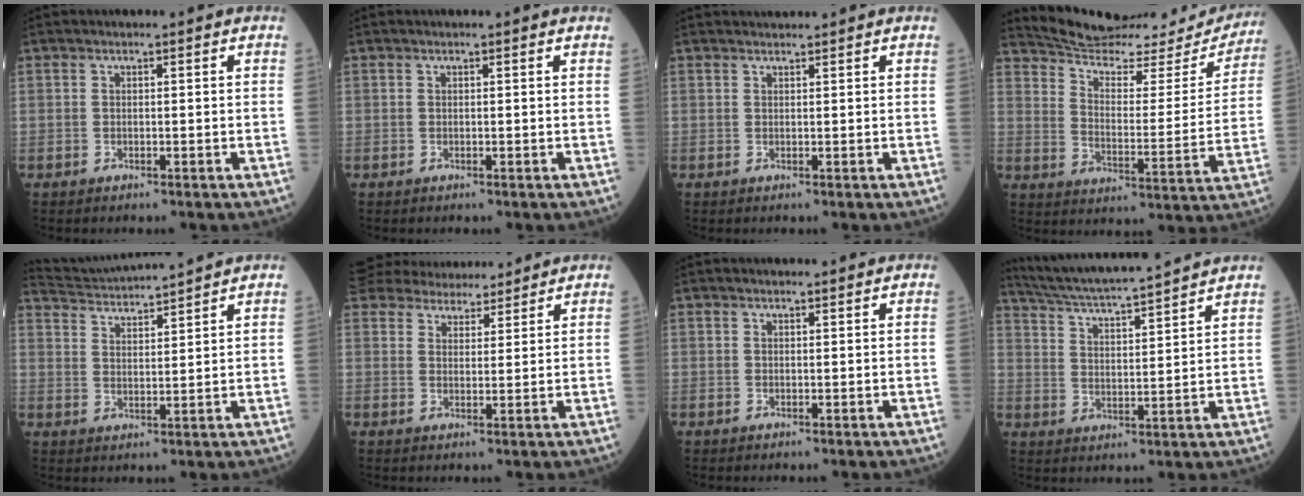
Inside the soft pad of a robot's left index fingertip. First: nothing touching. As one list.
[{"total": 0.7, "force": [0.7, -0.1, 0.3], "torque": [-0.010, 0.000, 0.008]}, {"total": 1.5, "force": [1.5, -0.2, 0.2], "torque": [-0.002, 0.015, 0.029]}, {"total": 22.7, "force": [21.8, 3.7, 5.1], "torque": [-0.079, -0.057, 0.288]}, {"total": 9.3, "force": [9.0, -1.2, 2.0], "torque": [-0.051, 0.019, 0.154]}, {"total": 10.6, "force": [9.9, 3.1, 2.2], "torque": [-0.040, 0.026, 0.155]}, {"total": 1.0, "force": [1.0, 0.3, 0.2], "torque": [-0.007, 0.009, 0.014]}, {"total": 15.0, "force": [13.9, -0.6, 5.6], "torque": [-0.110, 0.009, 0.219]}]